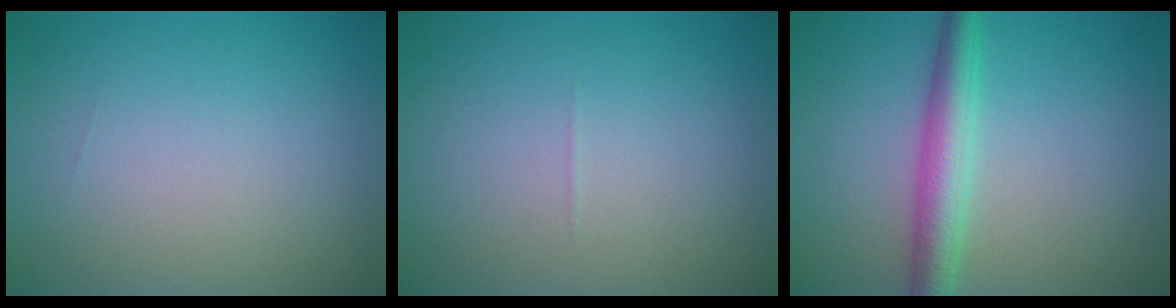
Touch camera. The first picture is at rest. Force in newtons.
{"total": 0.0}
{"total": 4.1, "press": 4.0, "slide": 0.1}